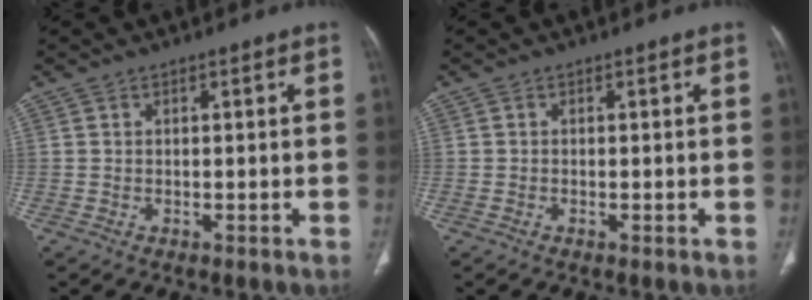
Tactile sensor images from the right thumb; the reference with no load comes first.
{"total": 0.6, "force": [-0.2, 0.2, 0.5], "torque": [-0.013, -0.002, -0.004]}